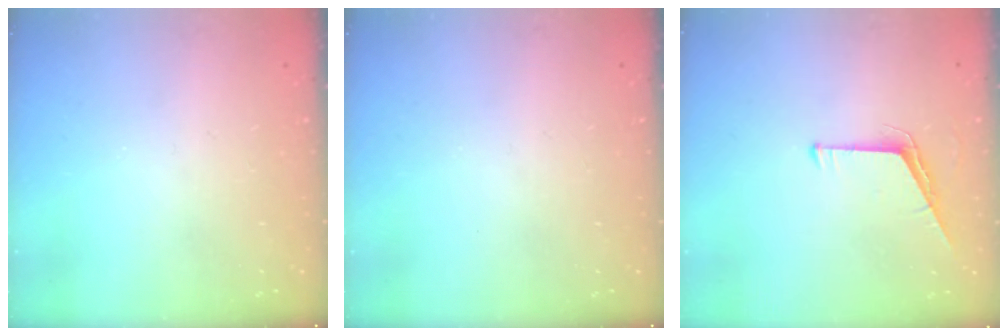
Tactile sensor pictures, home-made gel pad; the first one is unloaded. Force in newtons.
{"total": 0.0}
{"total": 5.6, "press": 5.6, "slide": 0.5}